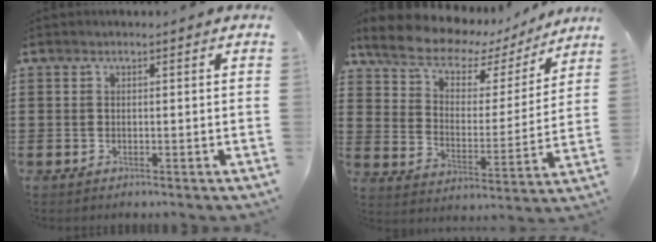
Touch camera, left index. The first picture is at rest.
{"total": 8.4, "force": [6.8, 3.5, 3.4], "torque": [-0.093, -0.037, 0.115]}